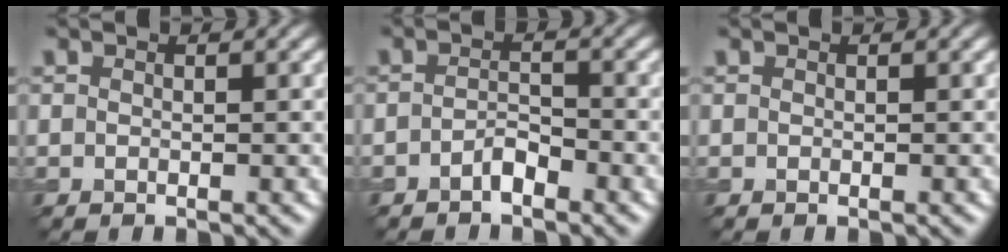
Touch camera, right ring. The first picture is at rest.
{"total": 1.6, "force": [-1.2, 0.6, 0.9], "torque": [-0.018, 0.006, -0.024]}
{"total": 0.0}